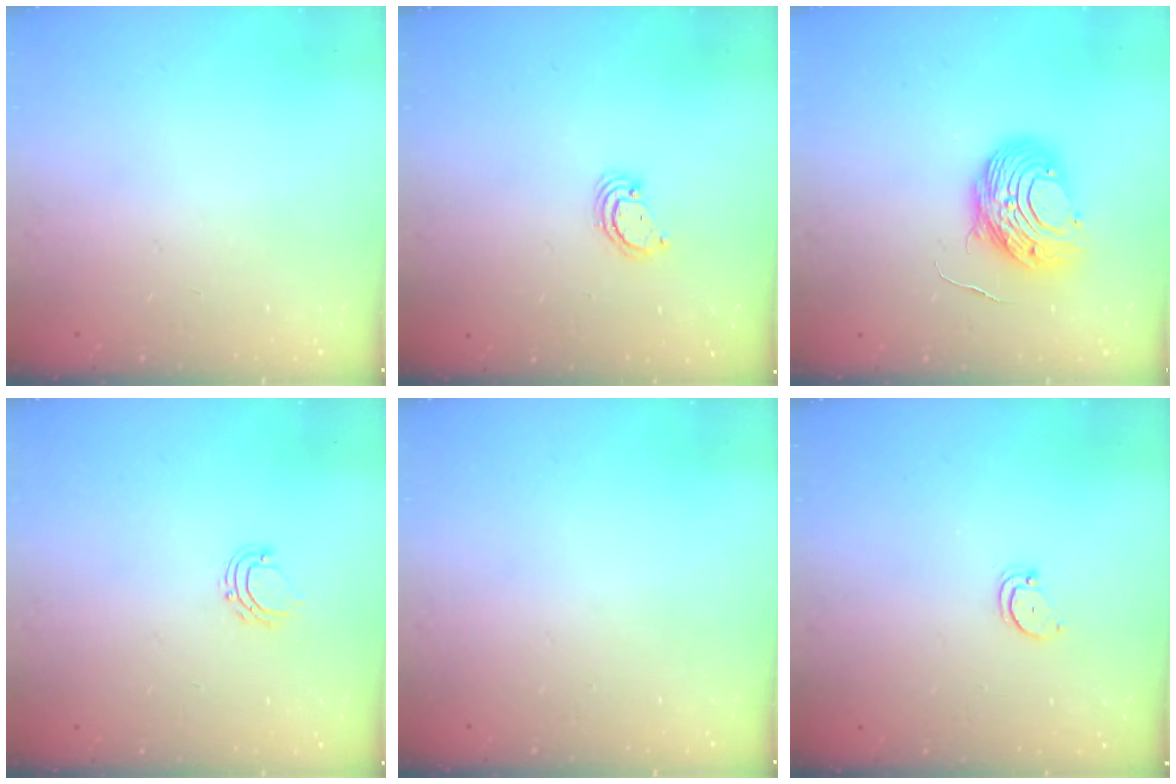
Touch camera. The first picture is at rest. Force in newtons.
{"total": 2.3, "press": 2.3, "slide": 0.1}
{"total": 11.2, "press": 11.2, "slide": 0.9}
{"total": 5.2, "press": 5.2, "slide": 0.4}
{"total": 0.0}
{"total": 2.7, "press": 2.7, "slide": 0.2}